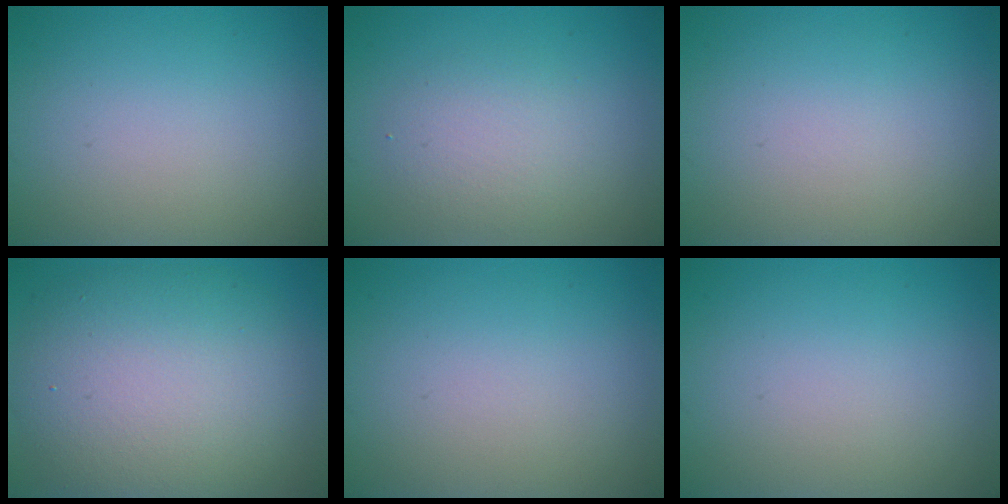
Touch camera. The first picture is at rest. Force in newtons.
{"total": 2.7, "press": 2.6, "slide": 0.3}
{"total": 0.0}
{"total": 9.9, "press": 9.9, "slide": 1.0}
{"total": 0.0}
{"total": 0.0}